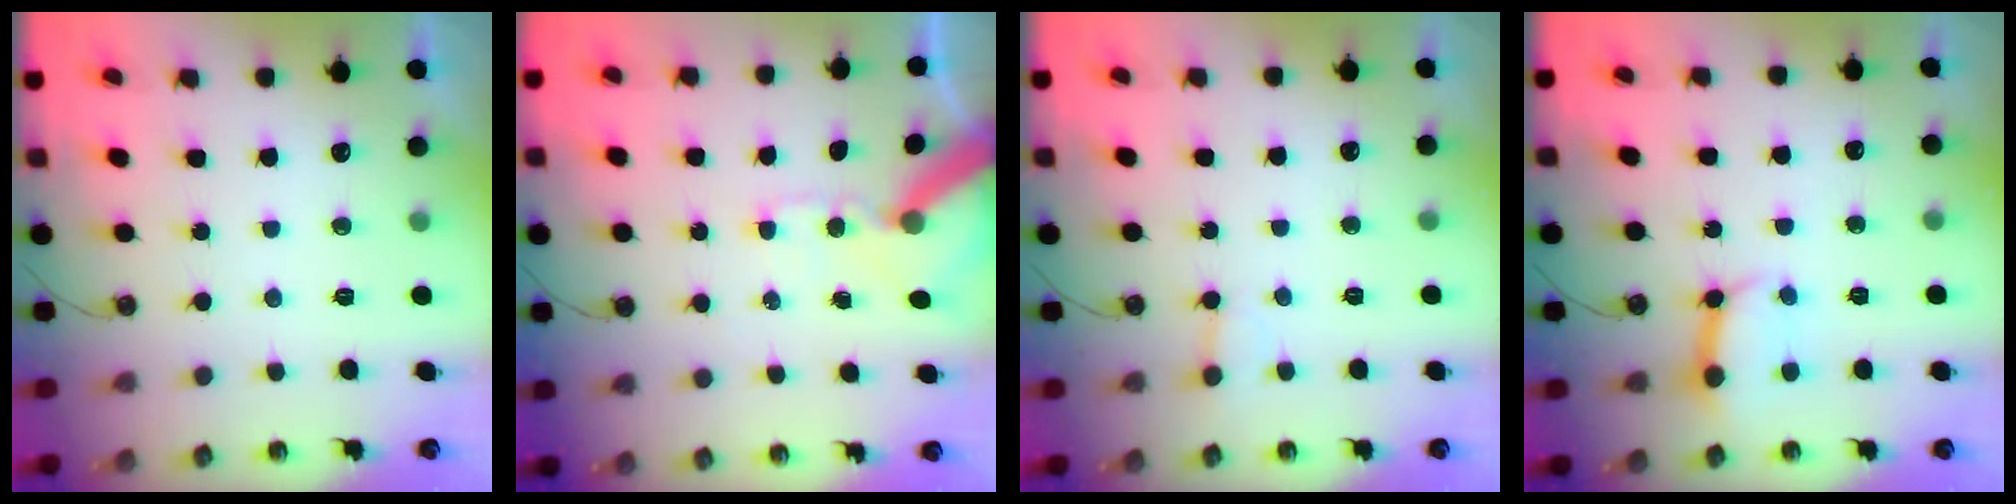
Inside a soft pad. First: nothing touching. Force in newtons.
{"total": 12.5, "press": 12.4, "slide": 2.0}
{"total": 2.5, "press": 2.4, "slide": 0.5}
{"total": 10.1, "press": 10.0, "slide": 1.2}